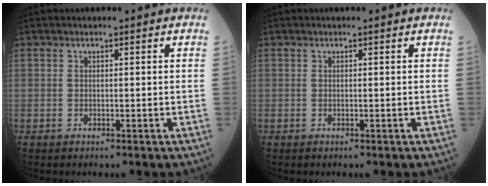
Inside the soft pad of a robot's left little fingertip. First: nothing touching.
{"total": 0.0}